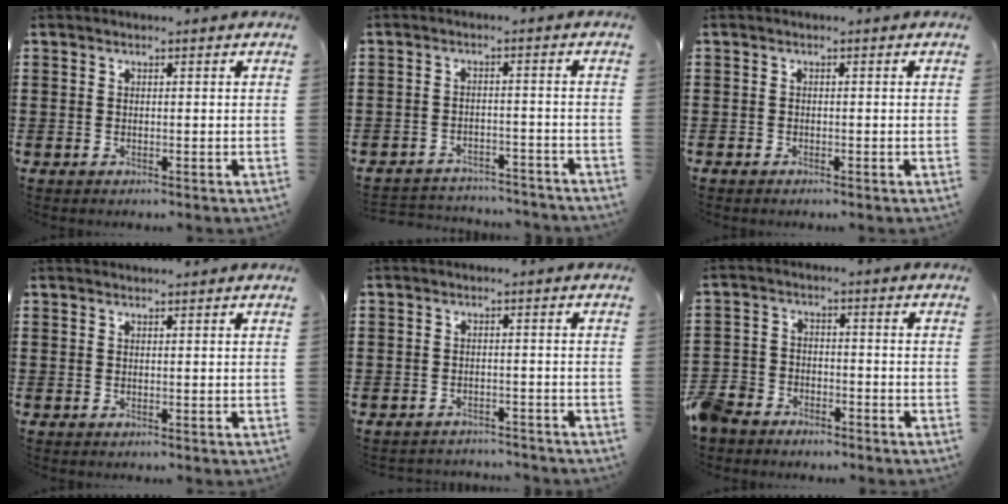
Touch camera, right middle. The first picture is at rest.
{"total": 3.2, "force": [-3.2, 0.3, 0.0], "torque": [-0.007, 0.002, -0.069]}
{"total": 0.6, "force": [-0.6, 0.2, 0.1], "torque": [-0.003, 0.001, -0.013]}
{"total": 0.7, "force": [0.7, -0.1, 0.1], "torque": [-0.002, 0.000, 0.013]}
{"total": 2.2, "force": [-2.1, 0.5, -0.4], "torque": [0.000, 0.002, -0.050]}
{"total": 5.0, "force": [-4.4, 2.1, 0.7], "torque": [-0.049, -0.001, -0.101]}